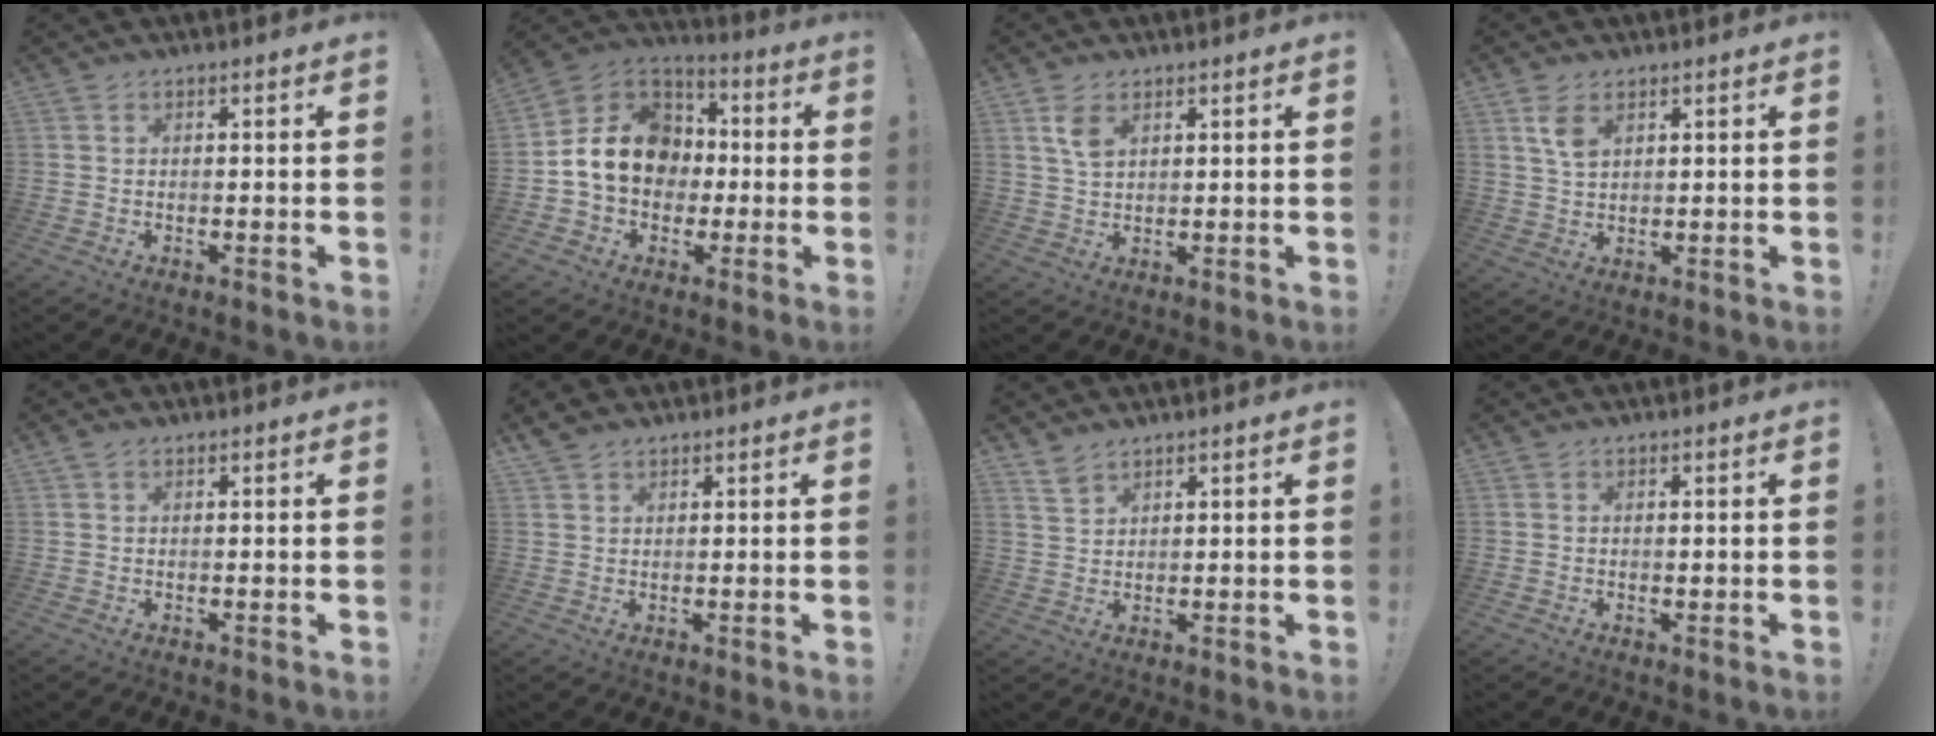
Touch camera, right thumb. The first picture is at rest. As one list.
[{"total": 16.9, "force": [0.2, 13.6, 10.1], "torque": [-0.152, 0.024, 0.014]}, {"total": 5.0, "force": [2.4, 2.5, 3.6], "torque": [-0.054, -0.010, 0.042]}, {"total": 5.2, "force": [2.6, 2.6, 3.7], "torque": [-0.065, -0.008, 0.048]}, {"total": 0.7, "force": [0.3, 0.5, 0.4], "torque": [-0.007, 0.002, 0.004]}, {"total": 2.8, "force": [2.3, 1.3, 0.9], "torque": [-0.012, -0.010, 0.044]}, {"total": 3.8, "force": [3.2, 1.6, 1.4], "torque": [-0.020, -0.023, 0.060]}, {"total": 0.5, "force": [0.3, 0.4, 0.0], "torque": [0.007, -0.001, 0.004]}]